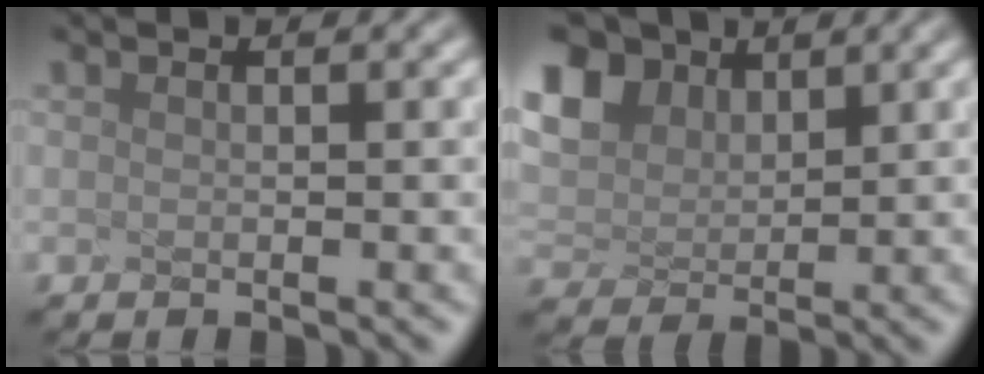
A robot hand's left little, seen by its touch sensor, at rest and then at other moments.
{"total": 4.2, "force": [2.4, 2.8, 1.8], "torque": [-0.097, 0.010, 0.077]}